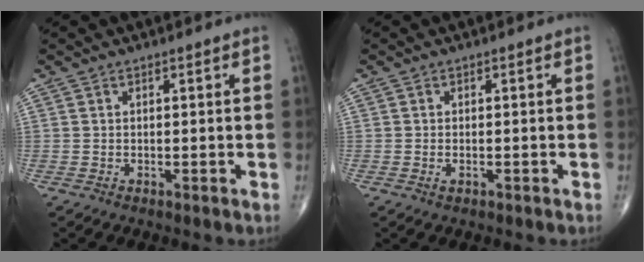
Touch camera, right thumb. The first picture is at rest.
{"total": 0.9, "force": [-0.3, 0.5, 0.7], "torque": [-0.014, 0.001, -0.005]}